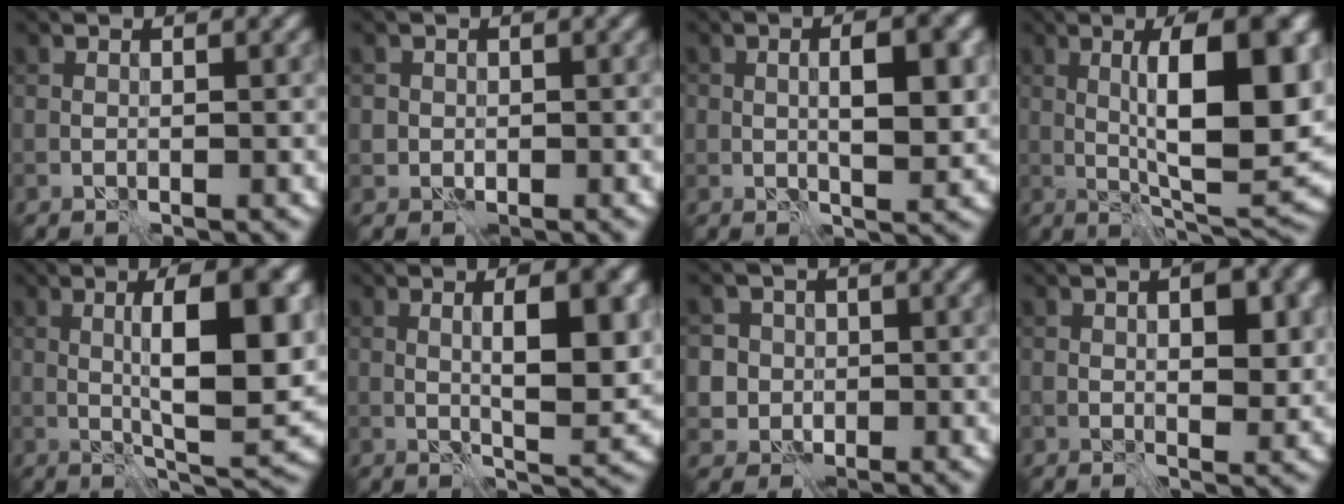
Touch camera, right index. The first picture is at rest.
{"total": 0.9, "force": [0.0, 0.9, 0.0], "torque": [0.009, -0.004, 0.000]}
{"total": 4.8, "force": [0.5, 1.8, 4.5], "torque": [-0.072, 0.003, 0.009]}
{"total": 11.9, "force": [1.5, 3.4, 11.3], "torque": [-0.162, 0.002, 0.027]}
{"total": 9.7, "force": [1.0, 2.6, 9.3], "torque": [-0.136, 0.000, 0.017]}
{"total": 6.2, "force": [1.0, 1.5, 5.9], "torque": [-0.091, -0.001, 0.019]}
{"total": 5.0, "force": [0.6, 4.8, 1.2], "torque": [-0.013, 0.026, -0.005]}
{"total": 4.6, "force": [0.8, 2.0, 4.1], "torque": [-0.055, 0.000, 0.014]}